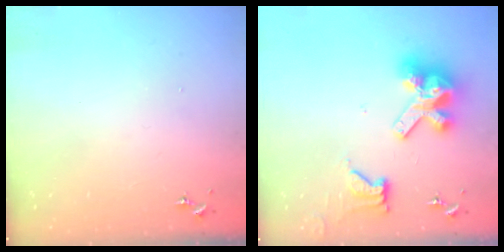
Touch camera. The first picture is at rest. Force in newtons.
{"total": 14.6, "press": 14.5, "slide": 2.0}